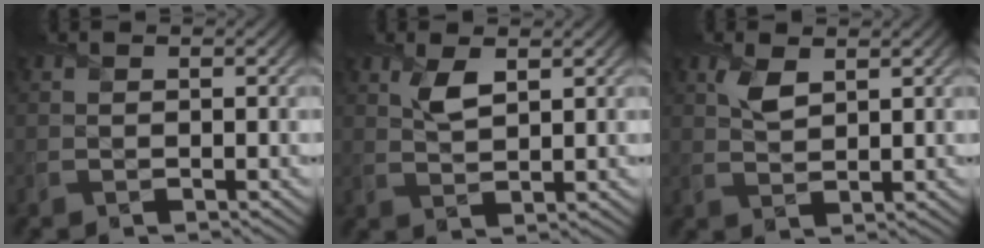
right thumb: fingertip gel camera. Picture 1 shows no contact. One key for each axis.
{"total": 3.2, "fx": 1.8, "fy": 1.3, "fz": 2.4, "tx": -0.055, "ty": 0.002, "tz": 0.034}
{"total": 2.9, "fx": 1.6, "fy": 1.3, "fz": 2.0, "tx": -0.049, "ty": 0.002, "tz": 0.032}